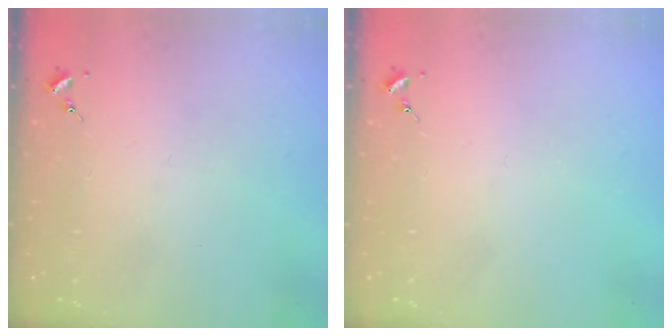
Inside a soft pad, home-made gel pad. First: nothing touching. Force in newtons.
{"total": 0.0}